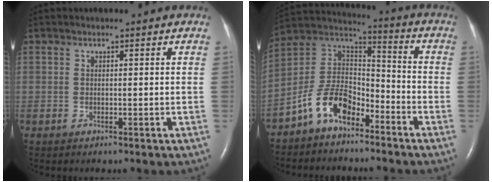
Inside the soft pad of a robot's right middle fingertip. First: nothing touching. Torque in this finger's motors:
{"motor_torque": [1.35, -0.79, 0.29, 0.10]}